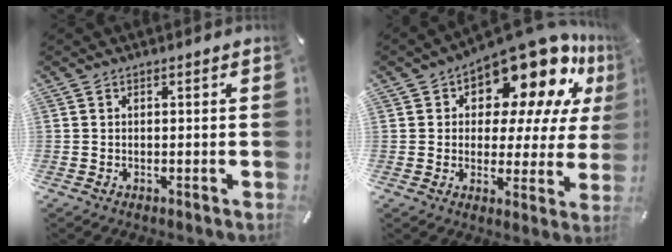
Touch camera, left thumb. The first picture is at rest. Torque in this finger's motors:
{"motor_torque": [2.51, 2.50, 1.65, -1.12, 0.38]}